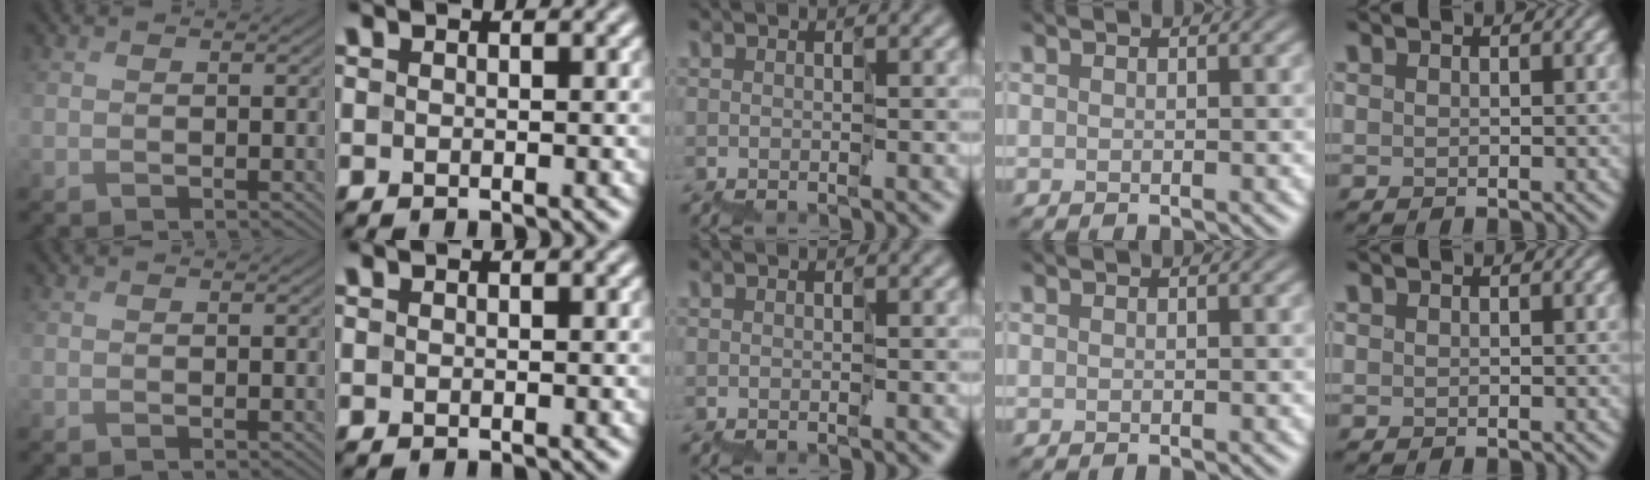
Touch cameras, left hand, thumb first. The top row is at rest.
{}